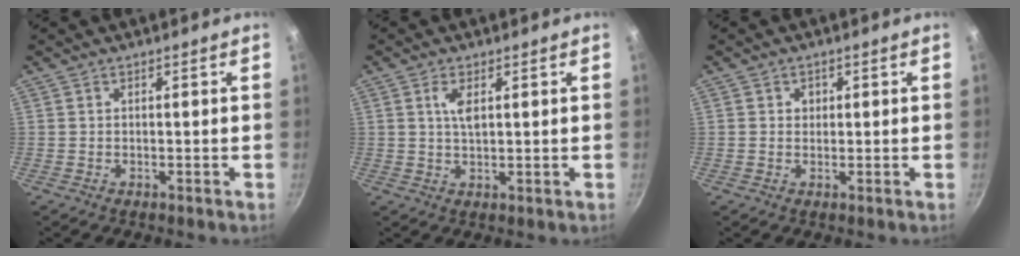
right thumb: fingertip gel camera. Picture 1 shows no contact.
{"total": 3.6, "force": [1.2, 1.4, 3.1], "torque": [-0.057, -0.004, 0.025]}
{"total": 1.6, "force": [0.4, 1.5, 0.5], "torque": [-0.001, -0.001, 0.004]}